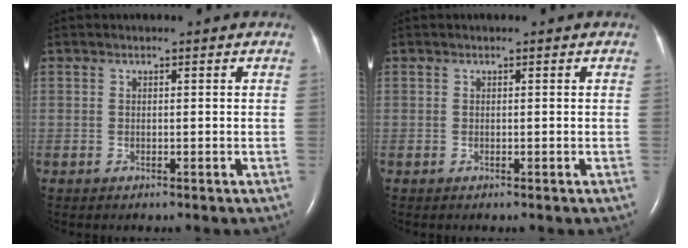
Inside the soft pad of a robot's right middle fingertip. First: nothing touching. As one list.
[{"total": 0.0}]